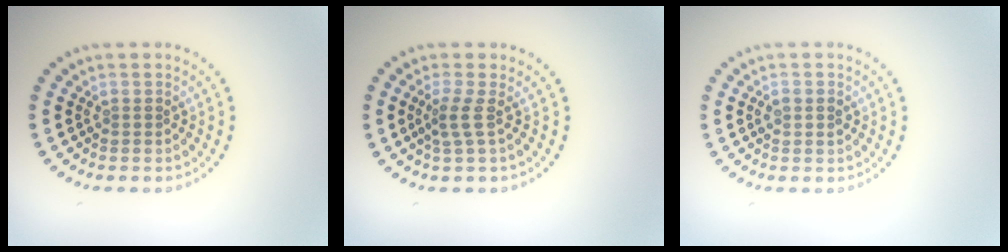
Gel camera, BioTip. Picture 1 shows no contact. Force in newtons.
{"total": 1.8, "press": 1.2, "slide": 1.3}
{"total": 0.9, "press": 0.9, "slide": 0.1}